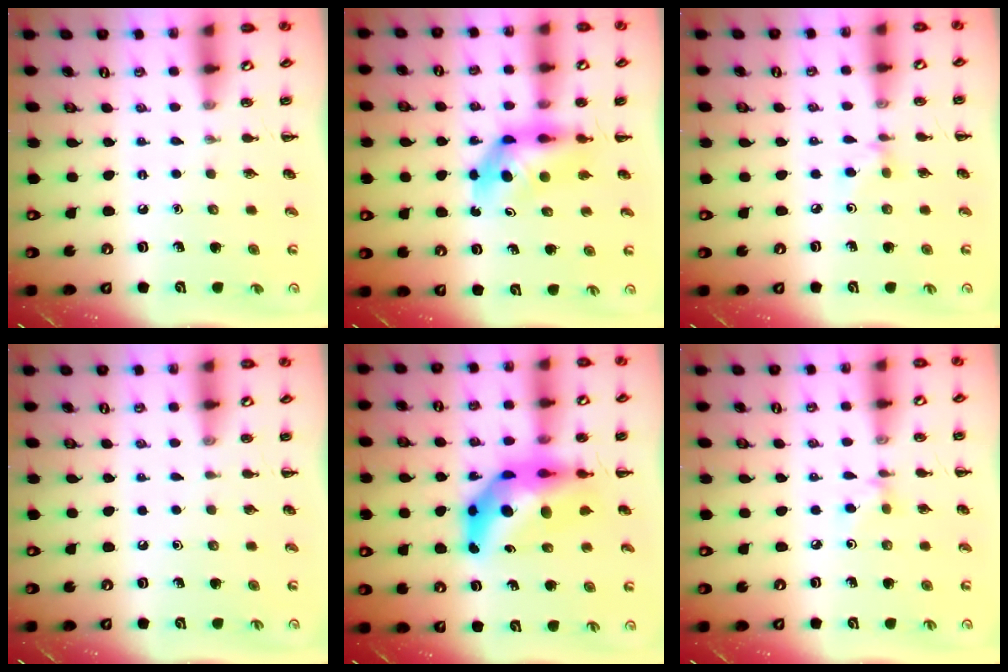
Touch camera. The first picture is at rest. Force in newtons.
{"total": 5.3, "press": 5.2, "slide": 1.0}
{"total": 3.0, "press": 2.8, "slide": 0.9}
{"total": 0.0}
{"total": 13.4, "press": 12.7, "slide": 4.2}
{"total": 3.0, "press": 2.8, "slide": 0.9}